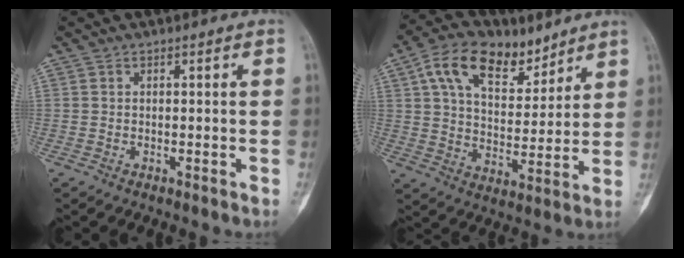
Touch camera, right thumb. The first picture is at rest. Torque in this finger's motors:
{"motor_torque": [-0.28, 0.48, 0.29, -0.01, 0.33]}